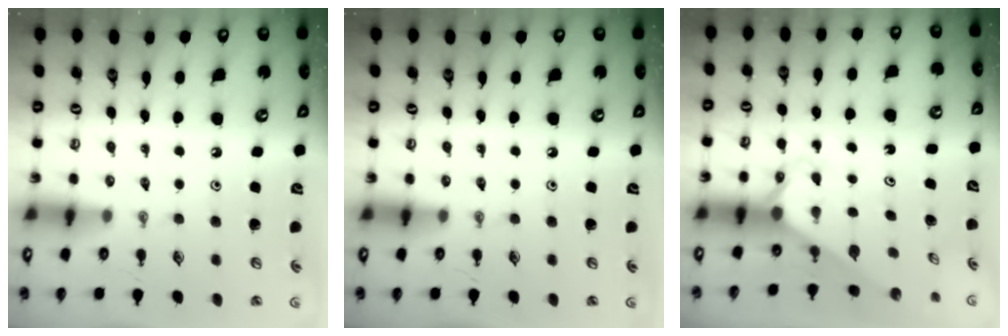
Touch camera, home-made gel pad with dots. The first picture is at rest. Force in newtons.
{"total": 0.0}
{"total": 2.3, "press": 2.3, "slide": 0.2}